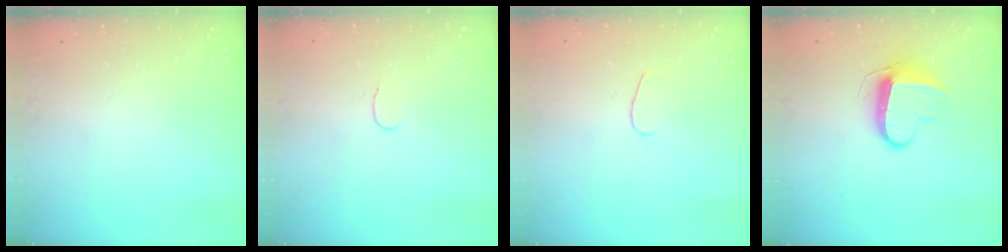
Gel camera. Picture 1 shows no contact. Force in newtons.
{"total": 3.6, "press": 3.6, "slide": 0.4}
{"total": 2.6, "press": 2.5, "slide": 0.3}
{"total": 9.5, "press": 9.5, "slide": 0.2}